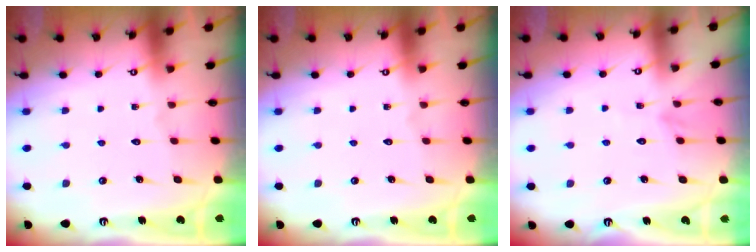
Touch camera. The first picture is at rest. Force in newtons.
{"total": 0.0}
{"total": 1.7, "press": 1.7, "slide": 0.2}